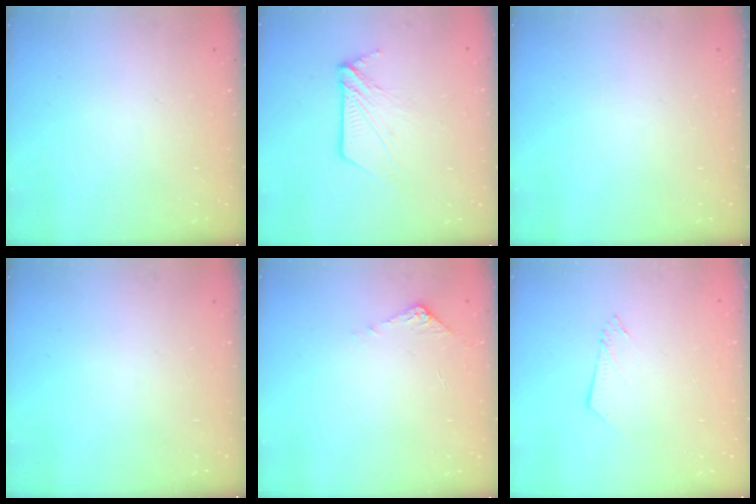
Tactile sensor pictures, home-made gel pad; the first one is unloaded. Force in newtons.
{"total": 7.9, "press": 7.9, "slide": 0.5}
{"total": 0.0}
{"total": 0.0}
{"total": 6.5, "press": 6.4, "slide": 0.6}
{"total": 3.4, "press": 3.4, "slide": 0.3}